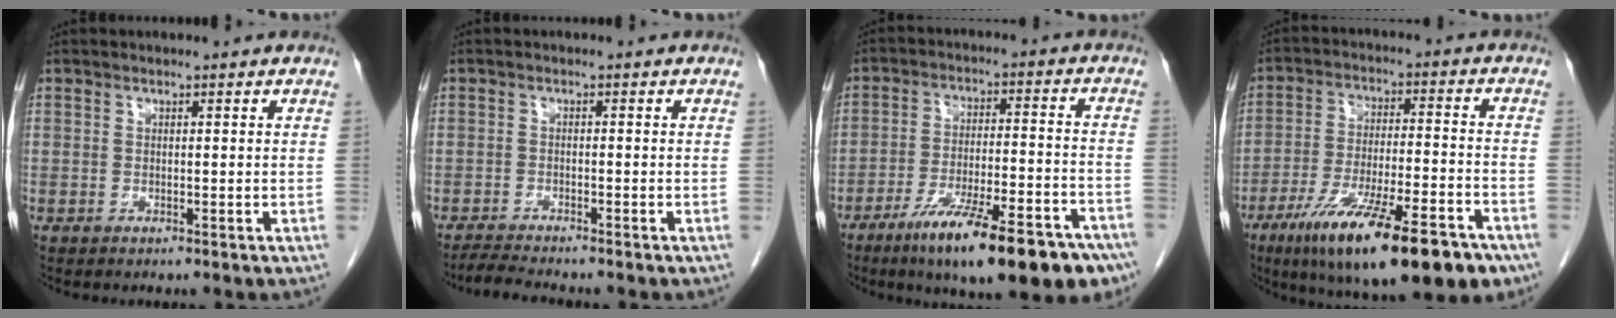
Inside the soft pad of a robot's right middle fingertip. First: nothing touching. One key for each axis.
{"total": 3.5, "fx": -3.3, "fy": -0.4, "fz": 1.1, "tx": -0.027, "ty": -0.018, "tz": -0.056}
{"total": 20.2, "fx": -13.9, "fy": 4.0, "fz": 14.1, "tx": -0.160, "ty": 0.002, "tz": -0.213}
{"total": 20.4, "fx": -12.9, "fy": 3.8, "fz": 15.4, "tx": -0.214, "ty": -0.028, "tz": -0.207}